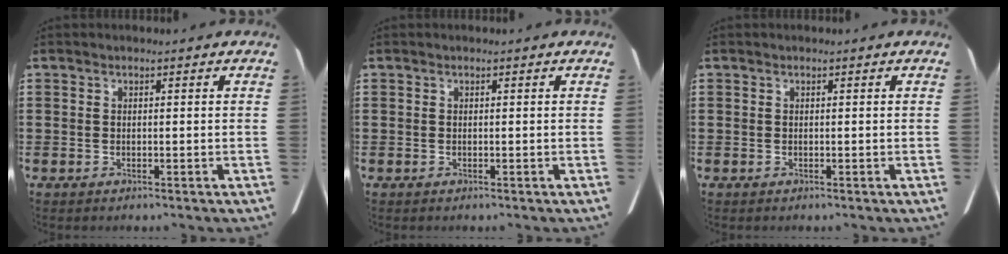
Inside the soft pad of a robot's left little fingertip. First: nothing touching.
{"total": 0.0}
{"total": 0.0}